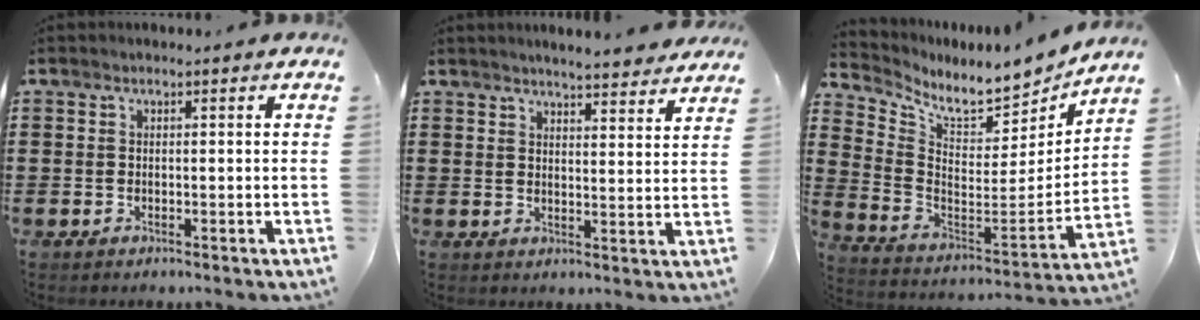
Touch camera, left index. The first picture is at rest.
{"total": 4.0, "force": [4.0, -0.3, 0.7], "torque": [-0.027, -0.018, 0.071]}
{"total": 7.2, "force": [6.6, 1.5, 2.3], "torque": [-0.075, -0.063, 0.110]}